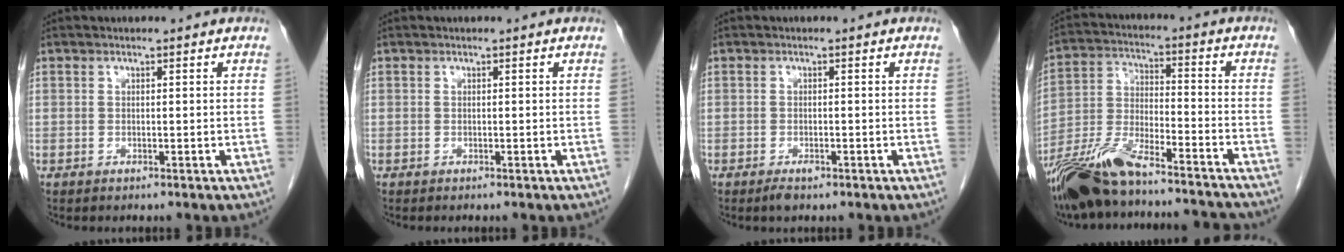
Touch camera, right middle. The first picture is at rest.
{"total": 0.0}
{"total": 1.5, "force": [-1.0, 0.5, 1.0], "torque": [-0.020, -0.002, -0.014]}
{"total": 16.9, "force": [-14.5, 2.7, 8.3], "torque": [-0.184, -0.001, -0.261]}